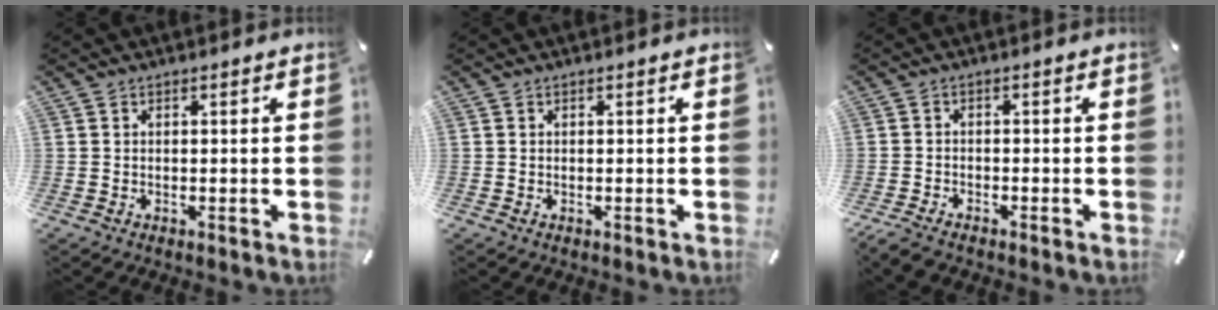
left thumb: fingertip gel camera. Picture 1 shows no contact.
{"total": 0.0}
{"total": 2.7, "force": [-2.4, 0.8, 0.8], "torque": [-0.025, 0.007, -0.050]}